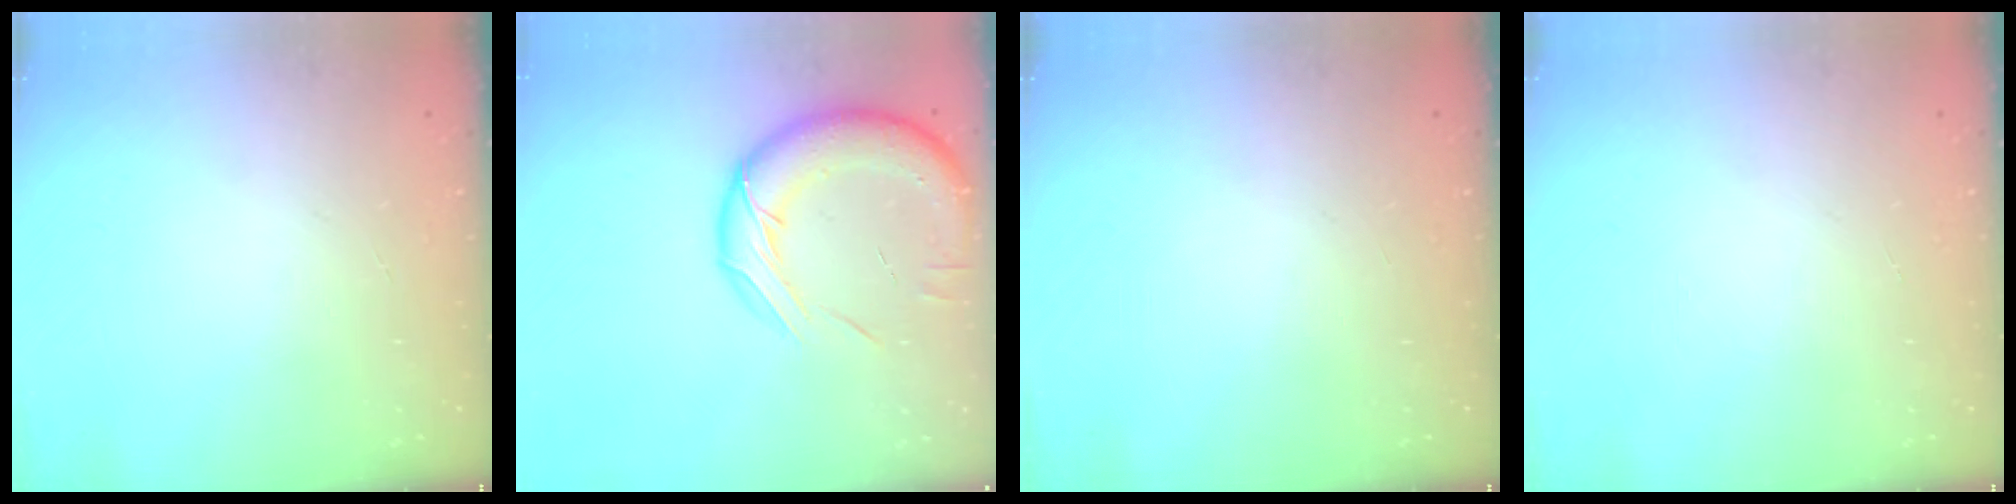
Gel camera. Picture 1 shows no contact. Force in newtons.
{"total": 16.0, "press": 15.9, "slide": 1.9}
{"total": 0.0}
{"total": 0.0}